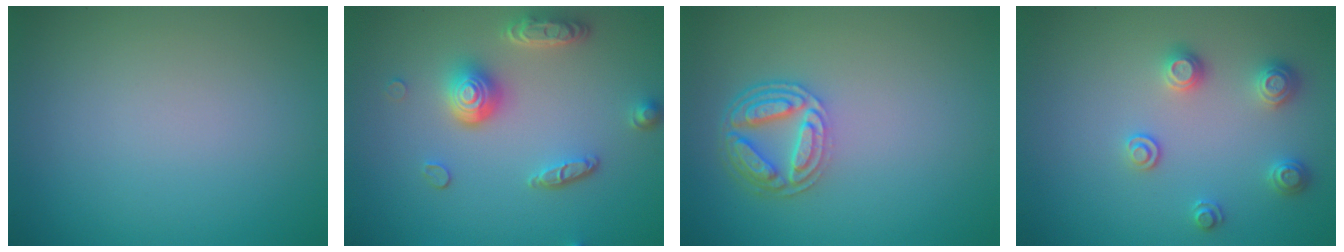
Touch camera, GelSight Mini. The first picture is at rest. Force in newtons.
{"total": 4.7, "press": 3.6, "slide": 2.9}
{"total": 4.3, "press": 3.4, "slide": 2.7}
{"total": 2.5, "press": 2.5, "slide": 0.3}